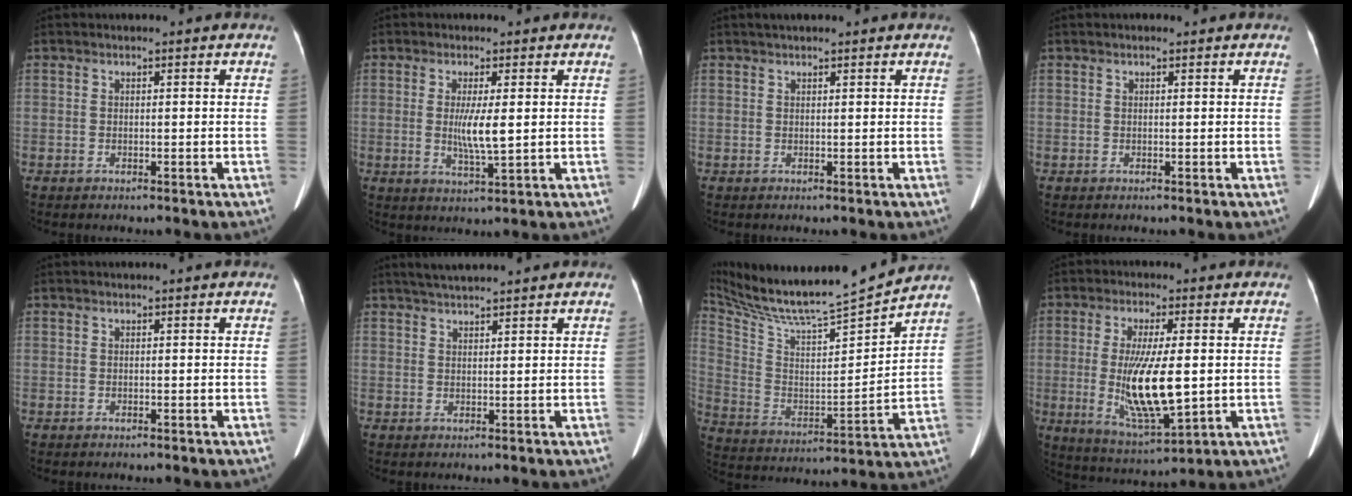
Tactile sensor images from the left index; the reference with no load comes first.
{"total": 4.7, "force": [-0.6, 0.3, 4.7], "torque": [-0.091, -0.011, -0.006]}
{"total": 1.8, "force": [1.1, 0.5, 1.3], "torque": [-0.015, 0.025, 0.018]}
{"total": 0.7, "force": [-0.7, 0.2, 0.0], "torque": [-0.005, 0.001, -0.012]}
{"total": 0.0}
{"total": 3.8, "force": [3.2, -0.1, 1.9], "torque": [-0.032, 0.026, 0.060]}
{"total": 17.6, "force": [16.3, -0.8, 6.4], "torque": [-0.135, -0.038, 0.280]}
{"total": 12.1, "force": [-1.5, 2.6, 11.7], "torque": [-0.228, -0.020, -0.015]}